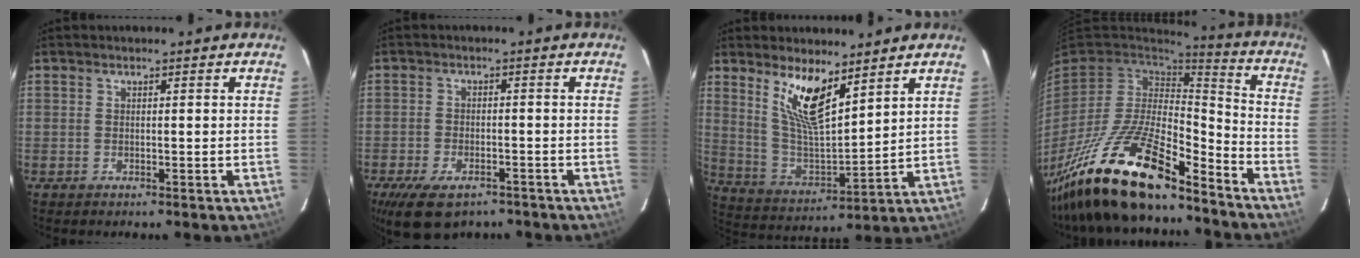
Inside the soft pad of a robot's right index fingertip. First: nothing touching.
{"total": 10.9, "force": [-7.4, 5.4, 6.0], "torque": [-0.135, -0.018, -0.121]}
{"total": 11.7, "force": [7.4, 3.3, 8.5], "torque": [-0.165, -0.007, 0.153]}
{"total": 23.9, "force": [-17.4, 6.8, 14.8], "torque": [-0.301, -0.037, -0.312]}